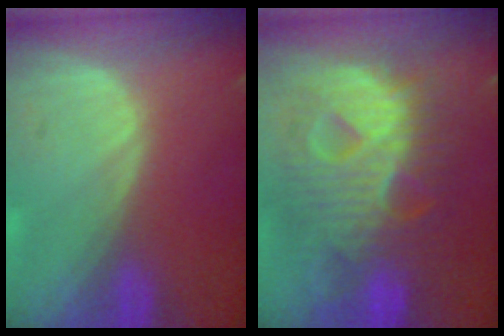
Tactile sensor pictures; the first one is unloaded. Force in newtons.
{"total": 12.7, "press": 12.6, "slide": 1.2}